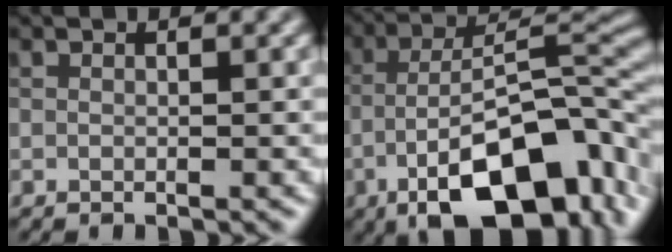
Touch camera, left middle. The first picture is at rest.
{"total": 14.5, "force": [-6.2, 6.0, 11.7], "torque": [-0.185, 0.000, -0.103]}